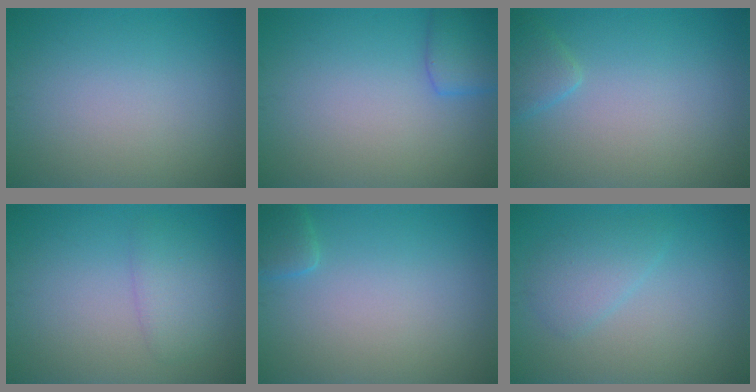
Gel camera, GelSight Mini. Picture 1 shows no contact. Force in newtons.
{"total": 2.7, "press": 2.6, "slide": 0.2}
{"total": 1.7, "press": 1.7, "slide": 0.2}
{"total": 2.2, "press": 2.2, "slide": 0.2}
{"total": 1.6, "press": 1.6, "slide": 0.1}
{"total": 2.3, "press": 2.3, "slide": 0.2}